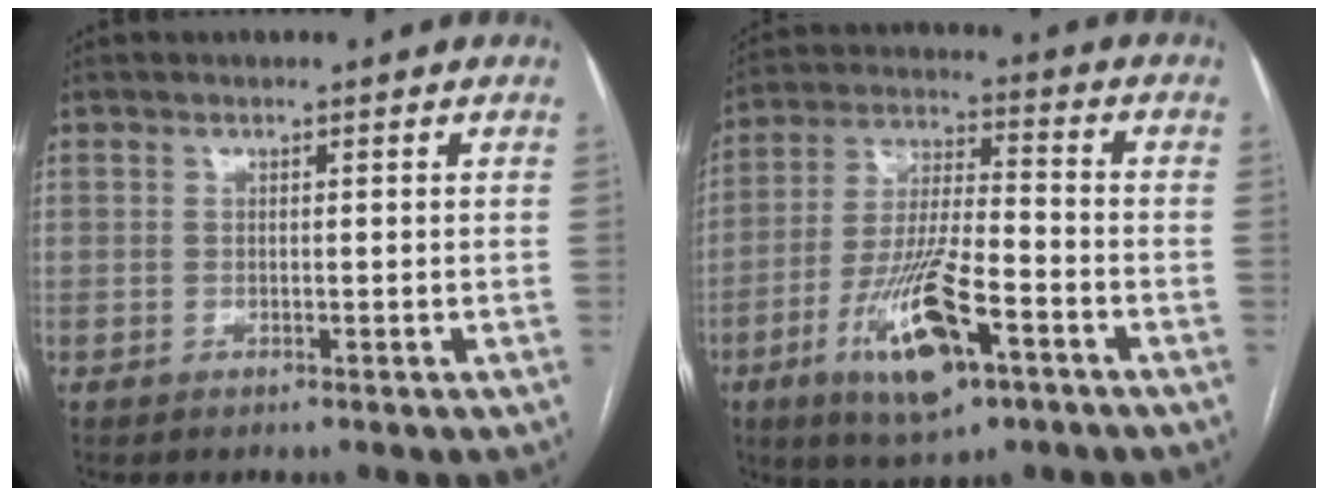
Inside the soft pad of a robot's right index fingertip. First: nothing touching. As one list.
[{"total": 14.9, "force": [-6.8, 3.5, 12.7], "torque": [-0.252, -0.014, -0.115]}]